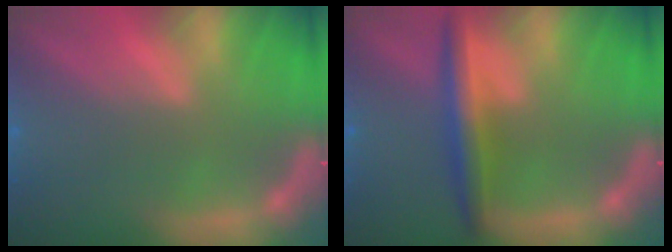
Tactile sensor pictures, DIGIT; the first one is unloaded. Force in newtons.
{"total": 3.9}